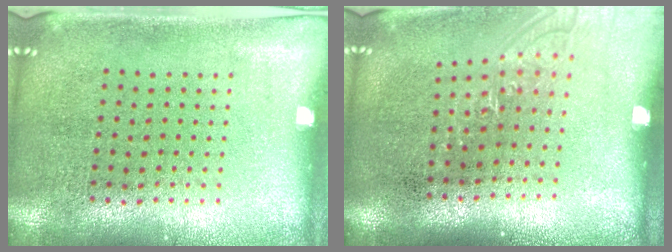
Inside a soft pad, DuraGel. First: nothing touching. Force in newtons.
{"total": 1.1, "press": 1.0, "slide": 0.5}